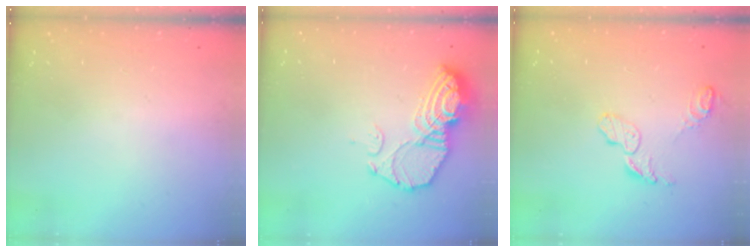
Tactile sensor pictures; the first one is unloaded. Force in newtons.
{"total": 12.9, "press": 12.8, "slide": 1.0}
{"total": 8.1, "press": 8.0, "slide": 0.5}